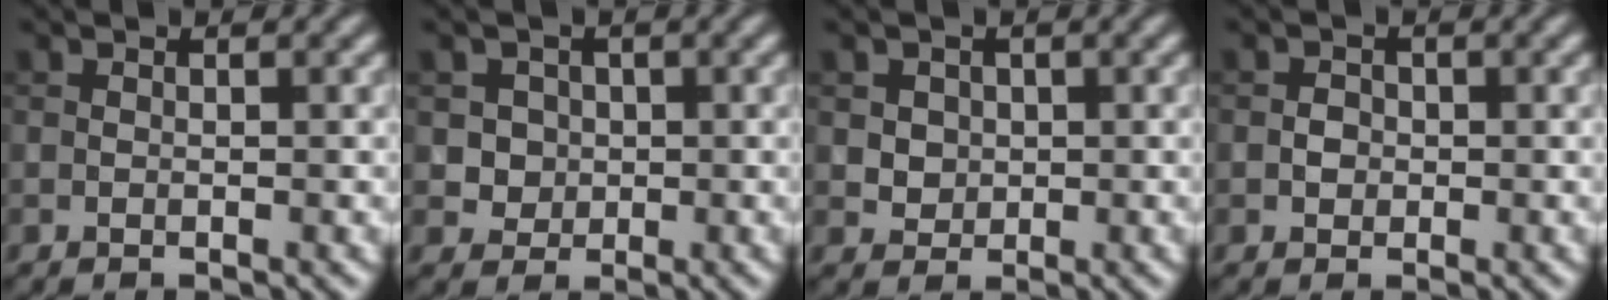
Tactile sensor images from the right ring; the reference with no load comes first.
{"total": 2.6, "force": [0.6, 2.4, 0.9], "torque": [-0.008, 0.003, 0.019]}
{"total": 2.3, "force": [0.7, 2.0, 1.0], "torque": [-0.020, 0.005, 0.025]}
{"total": 1.1, "force": [-0.2, 1.0, 0.4], "torque": [-0.004, 0.000, -0.007]}